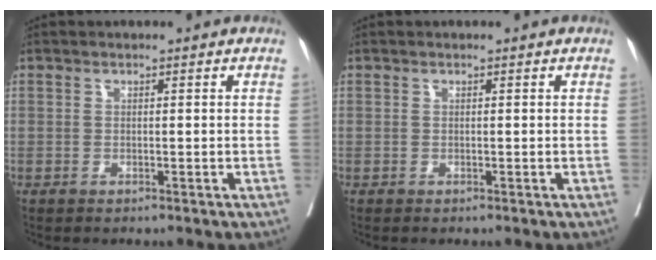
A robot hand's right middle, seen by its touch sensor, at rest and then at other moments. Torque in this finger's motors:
{"motor_torque": [0.29, -0.24, 0.06, 0.00]}